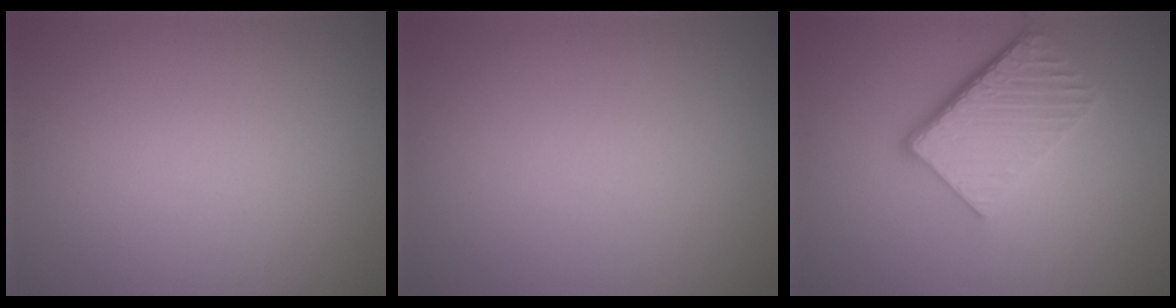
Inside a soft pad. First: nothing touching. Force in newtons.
{"total": 0.0}
{"total": 5.6, "press": 3.9, "slide": 4.0}